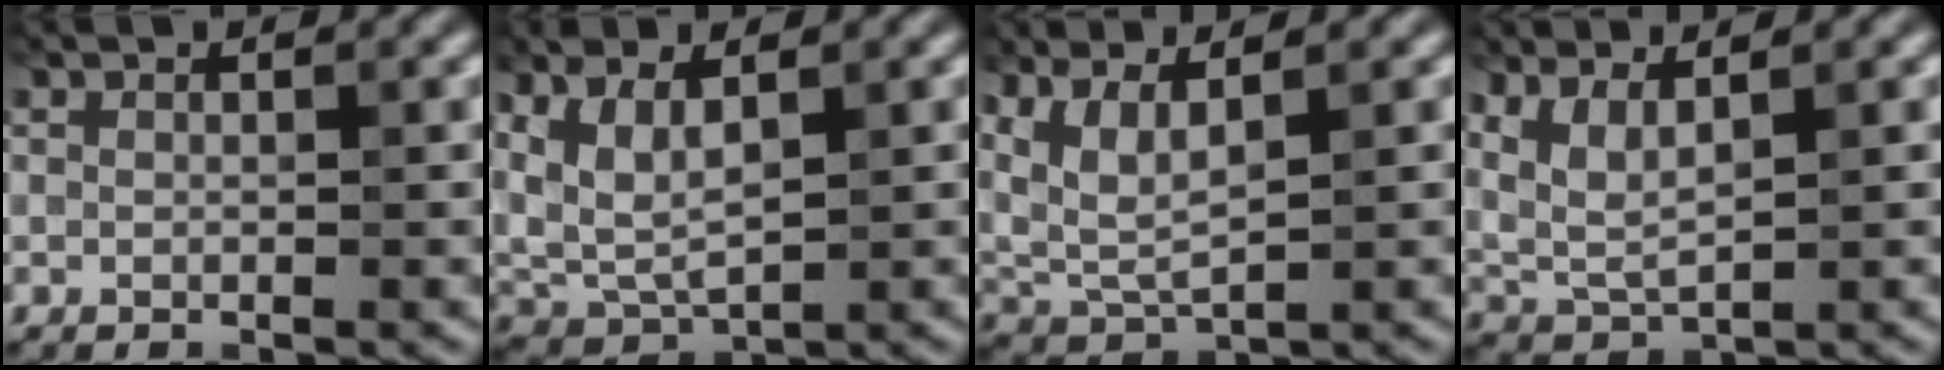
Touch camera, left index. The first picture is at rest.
{"total": 5.1, "force": [1.9, 2.3, 4.2], "torque": [-0.108, -0.001, 0.042]}
{"total": 5.0, "force": [2.5, 1.9, 3.9], "torque": [-0.098, 0.000, 0.057]}
{"total": 3.4, "force": [1.8, 1.1, 2.7], "torque": [-0.072, -0.004, 0.046]}